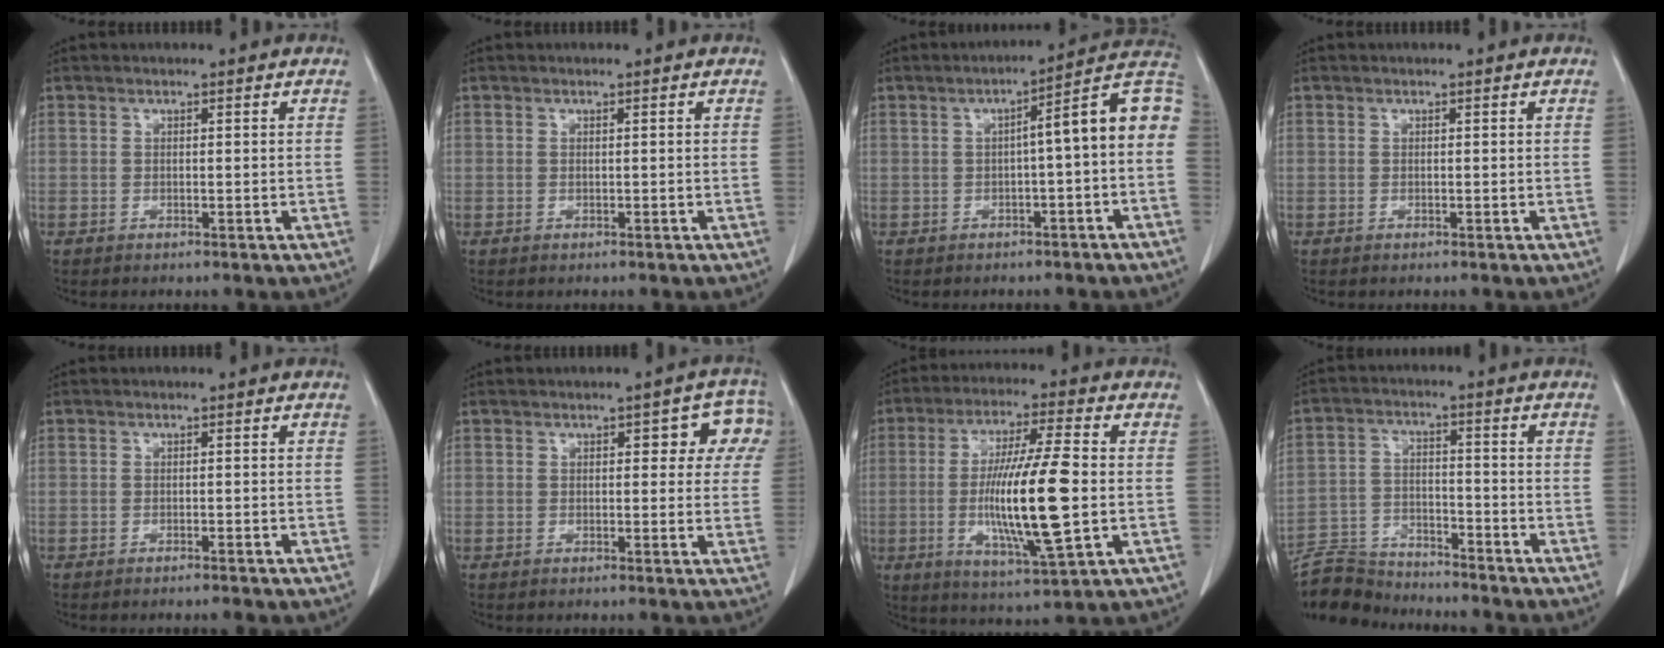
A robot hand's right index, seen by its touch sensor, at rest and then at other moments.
{"total": 0.0}
{"total": 10.1, "force": [-0.2, 0.9, 10.0], "torque": [-0.129, 0.039, -0.010]}
{"total": 0.0}
{"total": 1.0, "force": [-0.9, 0.0, 0.5], "torque": [-0.014, -0.002, -0.011]}
{"total": 5.9, "force": [2.0, 3.1, 4.7], "torque": [-0.032, 0.025, 0.018]}
{"total": 15.6, "force": [-1.5, 1.3, 15.5], "torque": [-0.292, -0.012, -0.026]}
{"total": 8.8, "force": [-8.6, 2.0, 0.7], "torque": [-0.015, -0.003, -0.160]}